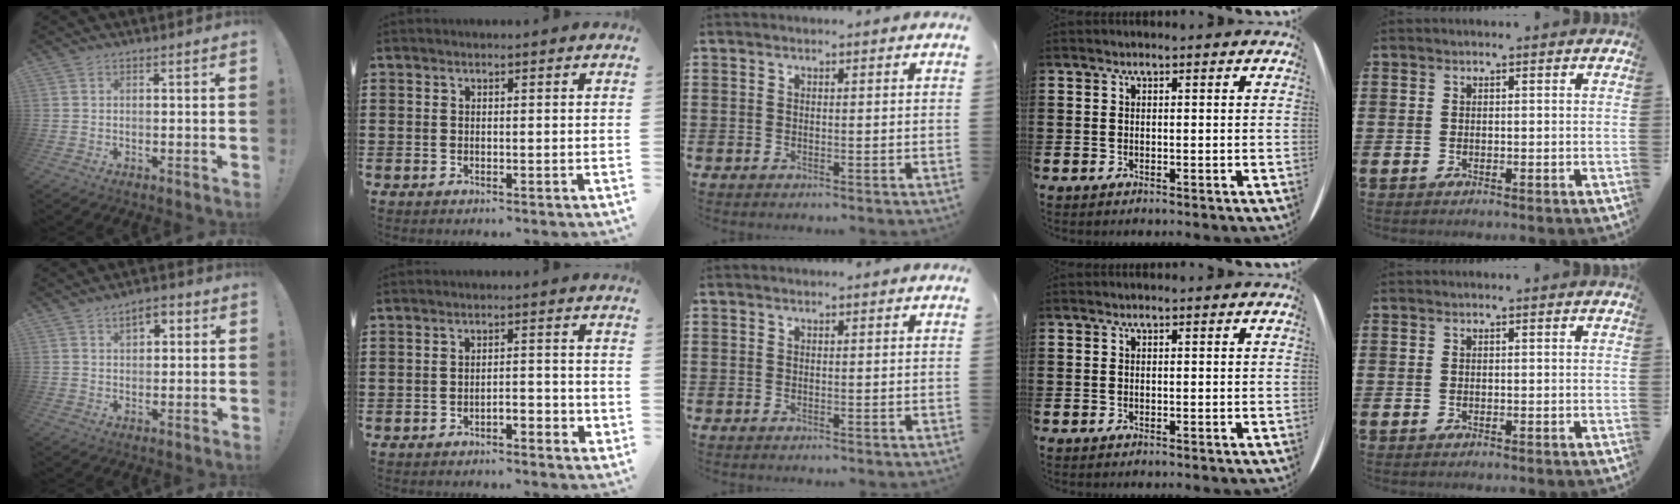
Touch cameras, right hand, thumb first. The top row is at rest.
{"thumb": {"total": 4.7, "force": [2.2, 2.8, 3.1], "torque": [-0.038, -0.003, 0.033]}, "index": {"total": 2.1, "force": [-1.6, 0.6, 1.1], "torque": [-0.022, 0.006, -0.034]}}